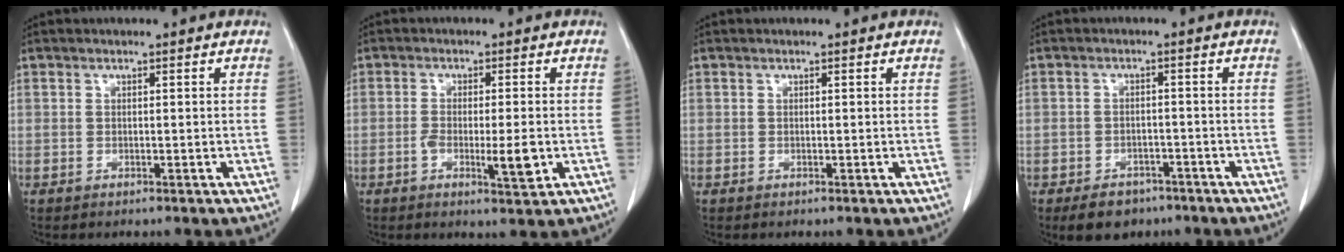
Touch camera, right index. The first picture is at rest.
{"total": 5.3, "force": [-1.4, 1.0, 5.0], "torque": [-0.083, -0.006, -0.019]}
{"total": 0.0}
{"total": 5.6, "force": [-3.8, 3.6, 1.9], "torque": [-0.029, 0.003, -0.053]}